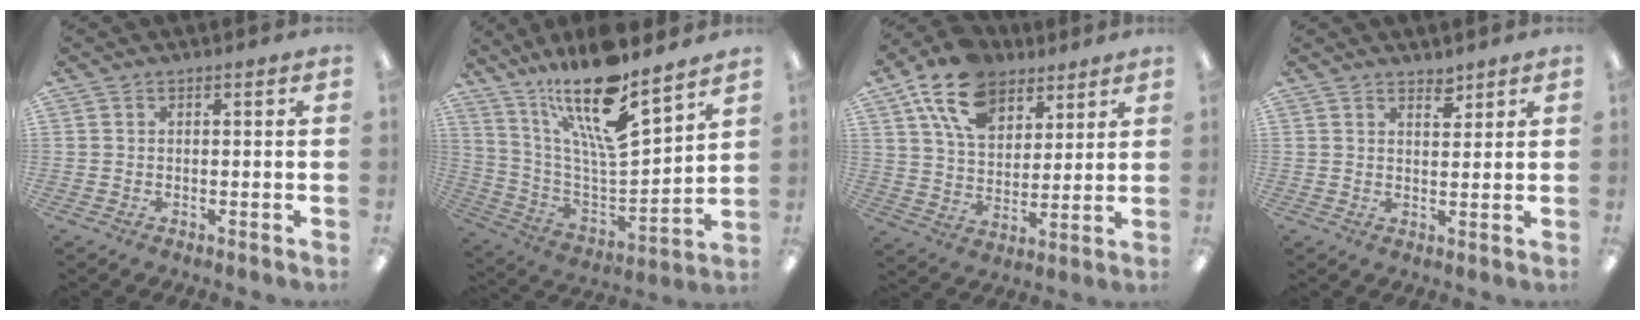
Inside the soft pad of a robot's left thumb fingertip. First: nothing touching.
{"total": 19.7, "force": [14.7, 4.2, 12.4], "torque": [-0.230, -0.099, 0.248]}
{"total": 15.8, "force": [9.9, 9.7, 7.6], "torque": [-0.140, -0.035, 0.185]}
{"total": 3.1, "force": [2.6, 1.3, 1.0], "torque": [0.001, -0.017, 0.043]}